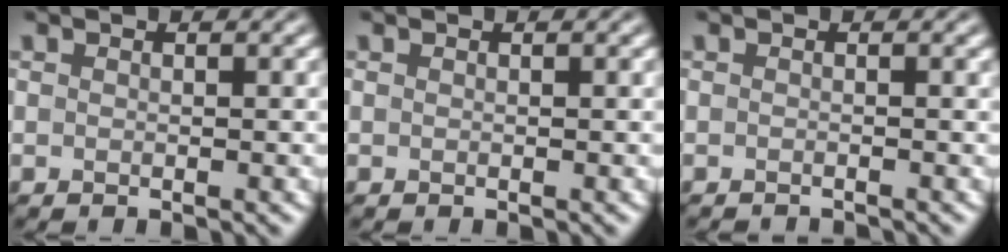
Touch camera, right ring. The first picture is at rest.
{"total": 0.0}
{"total": 1.3, "force": [-1.2, 0.2, 0.4], "torque": [0.007, -0.005, -0.021]}